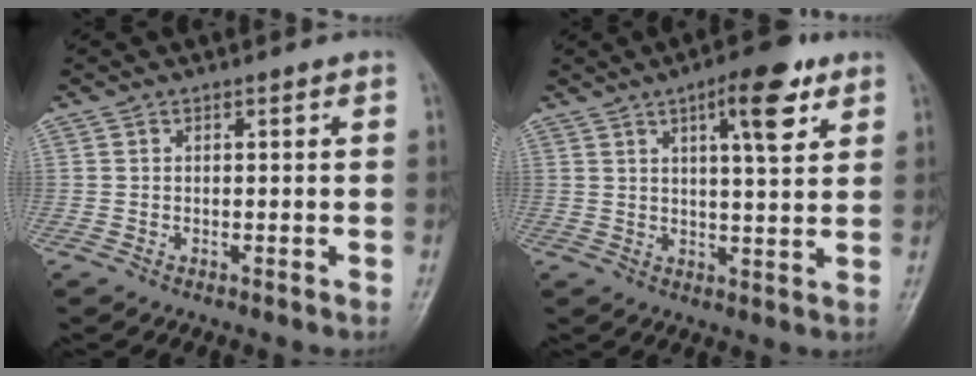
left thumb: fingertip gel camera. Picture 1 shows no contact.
{"total": 9.5, "force": [4.7, 2.7, 7.8], "torque": [-0.099, -0.020, 0.066]}